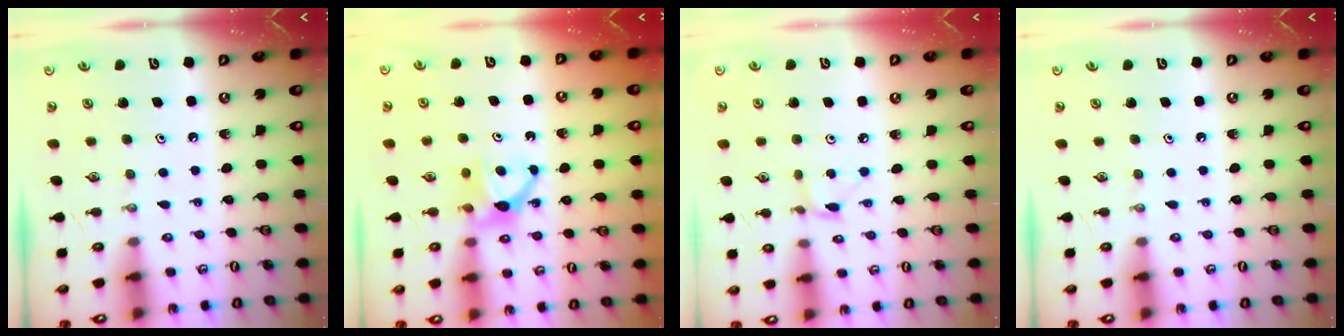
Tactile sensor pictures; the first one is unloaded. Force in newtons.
{"total": 5.5, "press": 5.5, "slide": 0.8}
{"total": 2.9, "press": 2.9, "slide": 0.4}
{"total": 0.0}